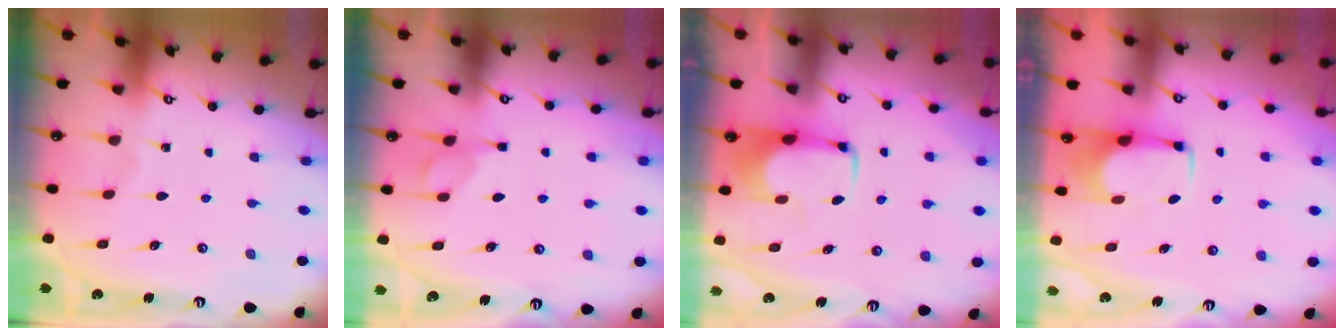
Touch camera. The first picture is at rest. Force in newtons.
{"total": 5.8, "press": 5.7, "slide": 0.9}
{"total": 2.0, "press": 2.0, "slide": 0.4}
{"total": 2.8, "press": 2.8, "slide": 0.3}